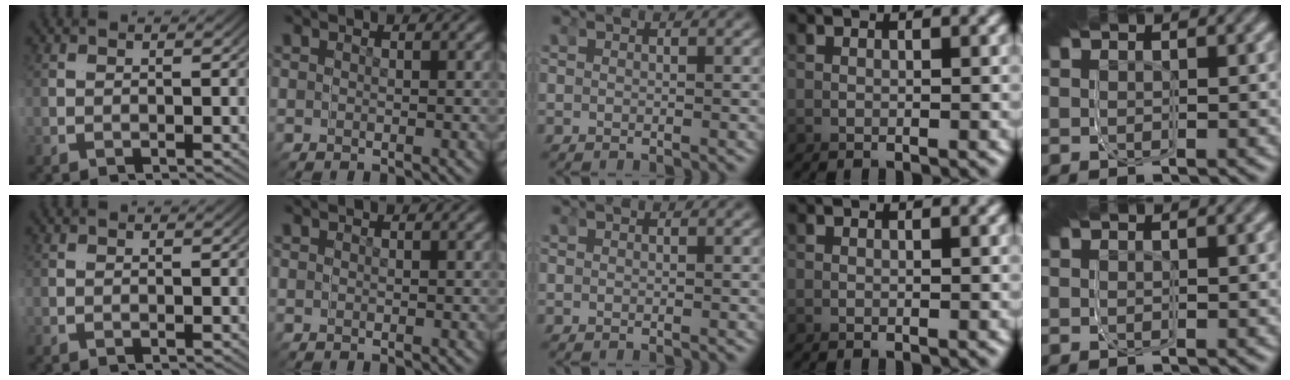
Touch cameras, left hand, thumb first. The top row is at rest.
{}